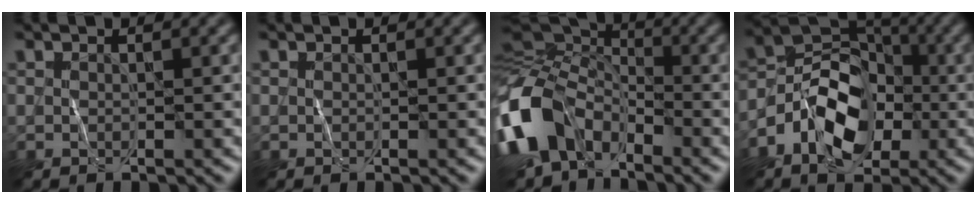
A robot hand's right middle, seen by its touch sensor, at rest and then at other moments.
{"total": 0.0}
{"total": 12.7, "force": [-5.2, 8.5, 7.9], "torque": [-0.194, -0.023, -0.102]}
{"total": 8.1, "force": [-3.1, 5.3, 5.4], "torque": [-0.090, 0.006, -0.062]}